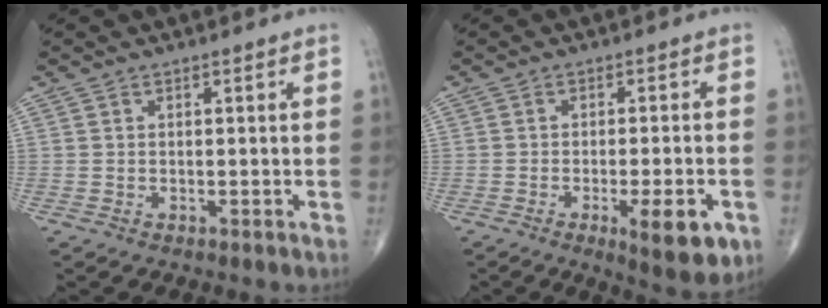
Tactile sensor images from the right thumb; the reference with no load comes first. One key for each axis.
{"total": 9.3, "fx": -3.6, "fy": 2.4, "fz": 8.2, "tx": -0.111, "ty": -0.002, "tz": -0.046}